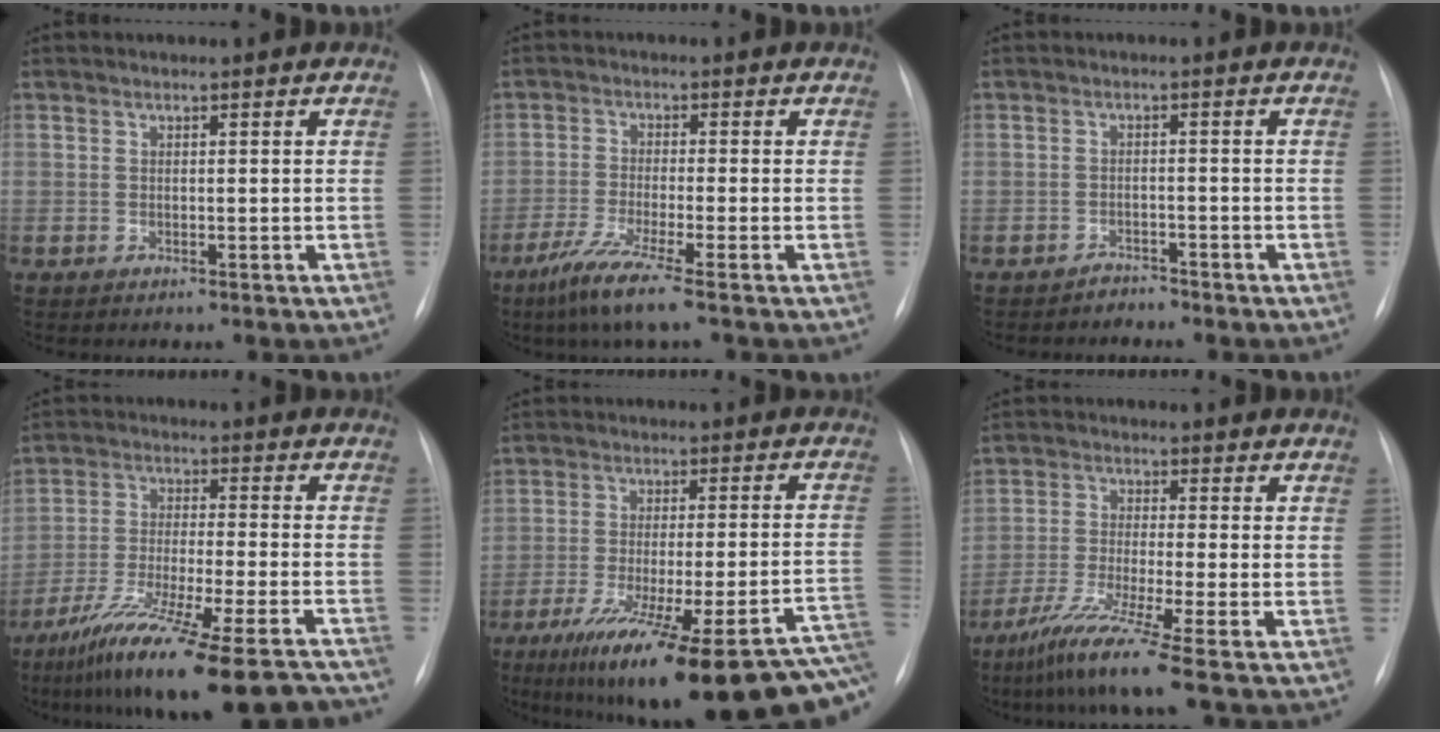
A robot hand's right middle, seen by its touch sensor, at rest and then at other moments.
{"total": 6.8, "force": [-4.6, -0.7, 5.0], "torque": [-0.101, -0.023, -0.090]}
{"total": 1.8, "force": [-1.7, 0.5, -0.5], "torque": [0.007, -0.003, -0.026]}
{"total": 21.4, "force": [-17.1, 0.4, 12.8], "torque": [-0.177, -0.043, -0.274]}
{"total": 28.1, "force": [-18.3, 3.6, 21.0], "torque": [-0.242, -0.022, -0.258]}
{"total": 9.1, "force": [-6.3, -1.8, 6.4], "torque": [-0.120, -0.039, -0.118]}